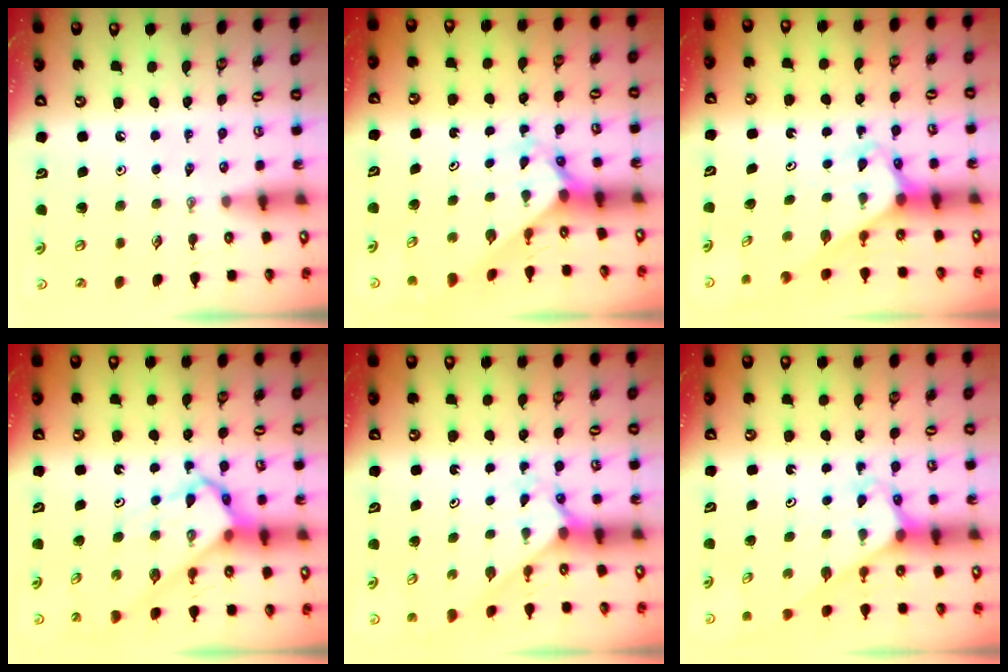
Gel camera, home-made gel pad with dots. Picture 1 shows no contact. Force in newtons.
{"total": 2.2, "press": 2.2, "slide": 0.2}
{"total": 2.9, "press": 2.9, "slide": 0.2}
{"total": 6.4, "press": 6.3, "slide": 0.7}
{"total": 2.2, "press": 2.2, "slide": 0.2}
{"total": 3.1, "press": 3.1, "slide": 0.2}